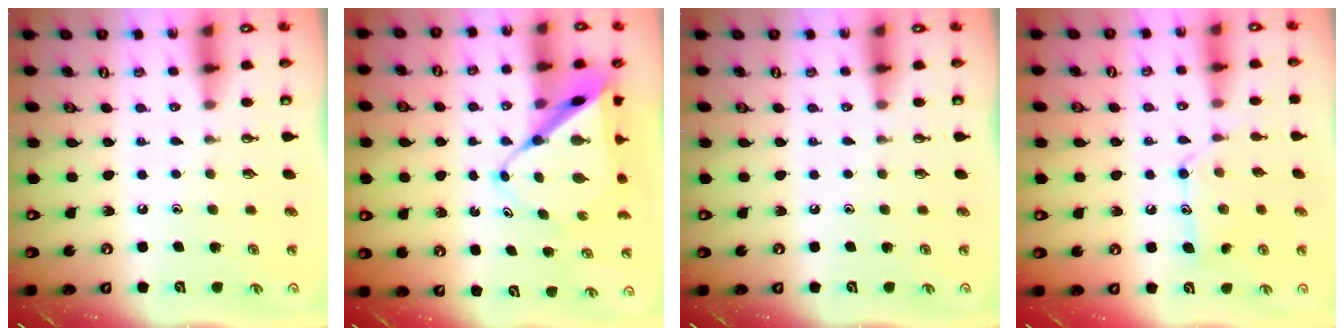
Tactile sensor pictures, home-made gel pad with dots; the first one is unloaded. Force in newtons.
{"total": 10.1, "press": 10.0, "slide": 0.9}
{"total": 0.0}
{"total": 11.7, "press": 11.7, "slide": 0.1}